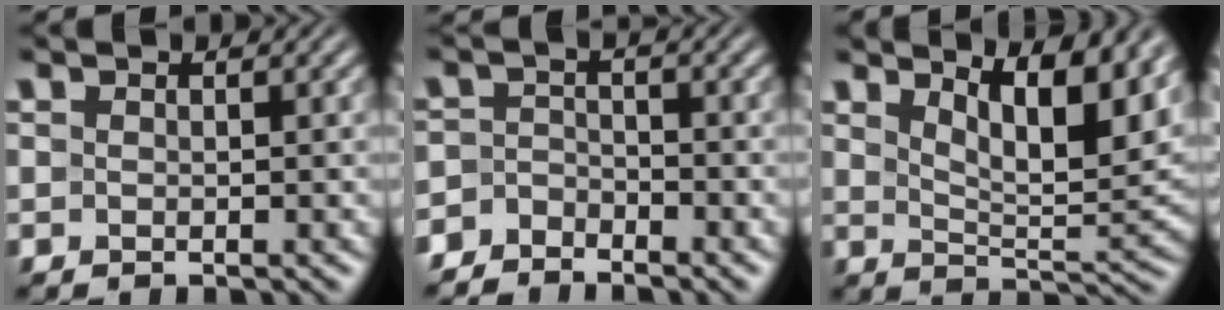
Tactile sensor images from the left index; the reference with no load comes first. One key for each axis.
{"total": 2.9, "fx": -2.7, "fy": 0.9, "fz": 0.3, "tx": -0.006, "ty": 0.001, "tz": -0.060}
{"total": 8.2, "fx": 4.7, "fy": 2.4, "fz": 6.3, "tx": -0.090, "ty": 0.001, "tz": 0.074}